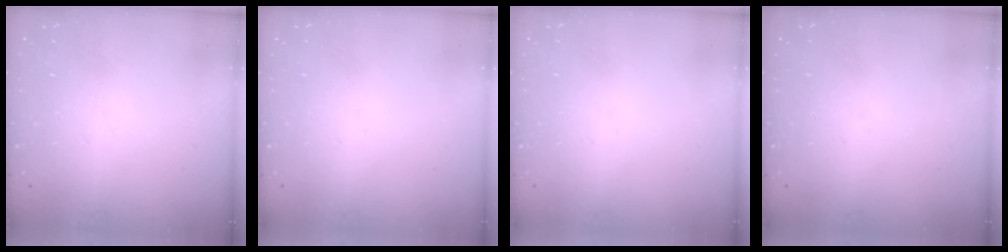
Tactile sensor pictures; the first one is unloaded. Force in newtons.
{"total": 0.0}
{"total": 0.0}
{"total": 0.0}